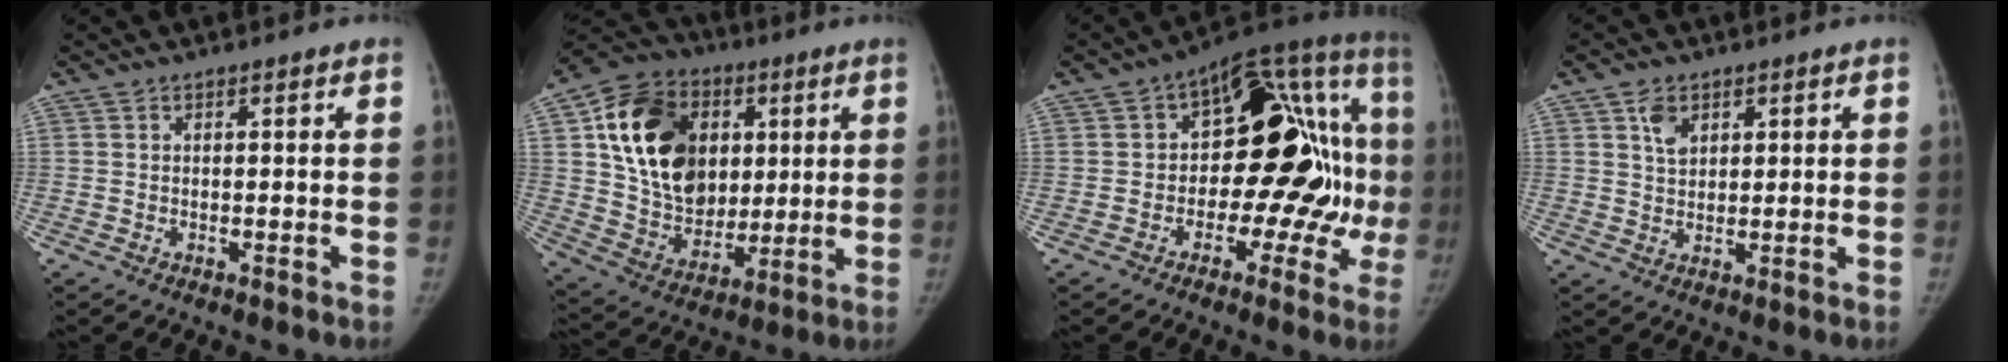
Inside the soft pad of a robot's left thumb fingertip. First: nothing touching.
{"total": 22.3, "force": [5.4, 16.7, 13.8], "torque": [-0.224, -0.008, 0.101]}
{"total": 23.8, "force": [-1.0, 12.9, 20.0], "torque": [-0.228, 0.049, -0.017]}
{"total": 4.1, "force": [1.9, 2.8, 2.3], "torque": [-0.025, -0.010, 0.036]}